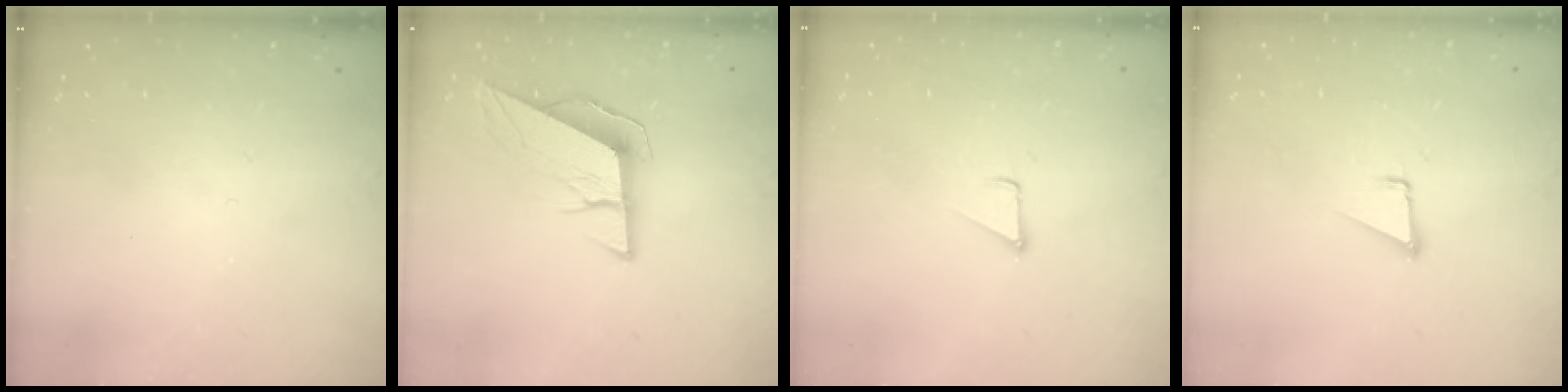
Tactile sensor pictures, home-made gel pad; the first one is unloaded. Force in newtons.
{"total": 9.5, "press": 9.3, "slide": 1.9}
{"total": 2.3, "press": 2.3, "slide": 0.2}
{"total": 1.6, "press": 1.5, "slide": 0.1}